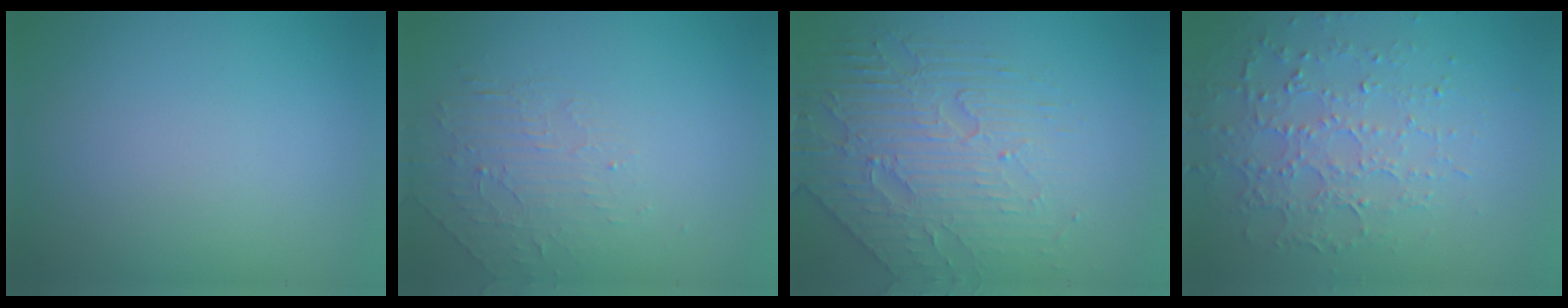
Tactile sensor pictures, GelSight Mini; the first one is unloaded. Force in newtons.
{"total": 2.0, "press": 0.9, "slide": 1.8}
{"total": 5.5, "press": 4.7, "slide": 2.9}
{"total": 5.0, "press": 3.5, "slide": 3.5}